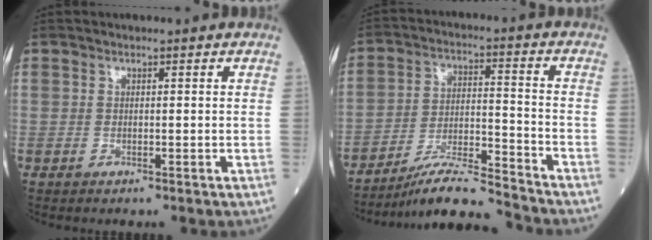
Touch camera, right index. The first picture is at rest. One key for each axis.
{"total": 10.3, "fx": -9.7, "fy": -0.7, "fz": 3.5, "tx": -0.060, "ty": 0.007, "tz": -0.172}